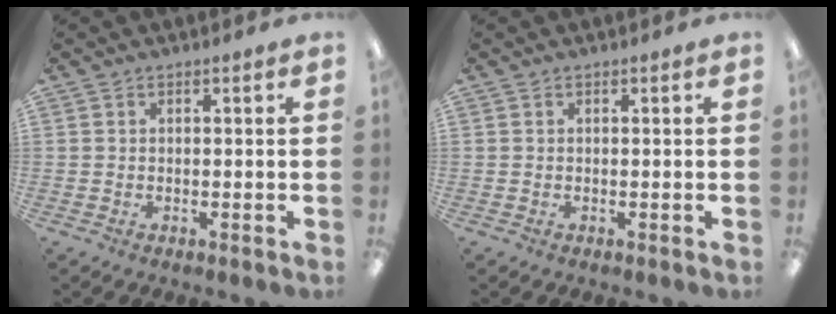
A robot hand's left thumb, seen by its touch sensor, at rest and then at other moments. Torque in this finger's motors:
{"motor_torque": [0.00, 0.00, 0.00, 0.00, 0.00]}